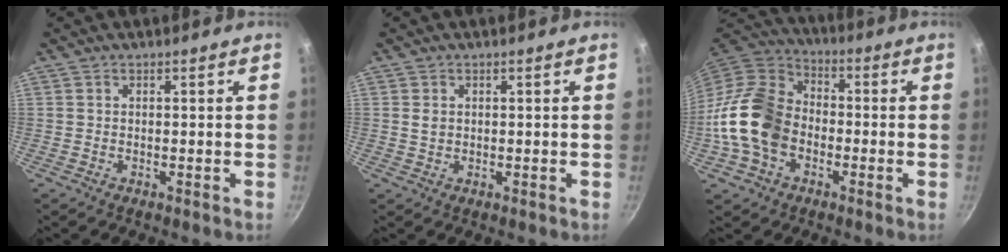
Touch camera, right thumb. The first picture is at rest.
{"total": 1.6, "force": [0.4, 1.3, 0.9], "torque": [-0.014, 0.001, 0.008]}
{"total": 16.5, "force": [-3.8, 12.2, 10.5], "torque": [-0.179, 0.037, -0.090]}